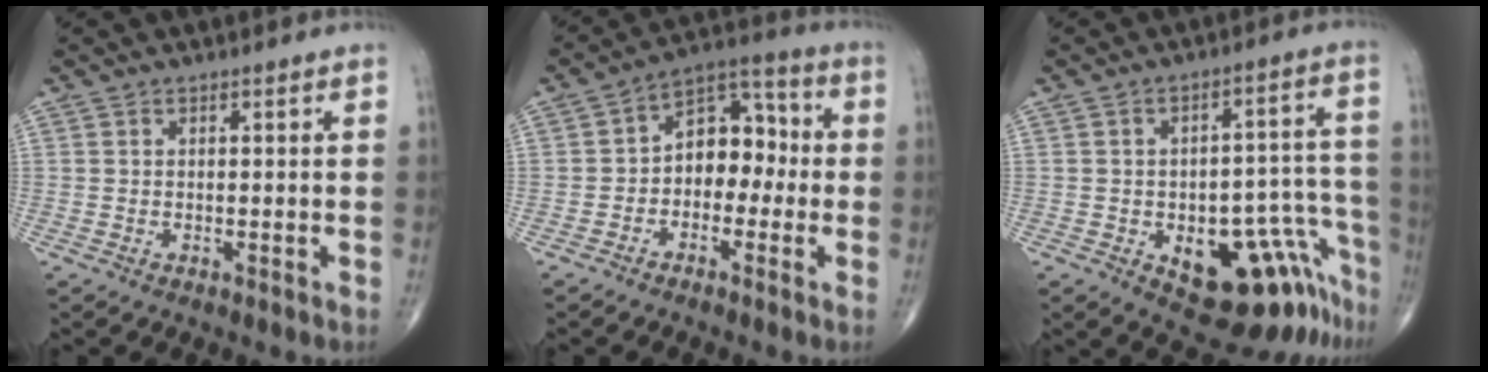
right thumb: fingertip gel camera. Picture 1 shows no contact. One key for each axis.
{"total": 9.4, "fx": -1.3, "fy": 6.7, "fz": 6.5, "tx": -0.062, "ty": 0.044, "tz": -0.039}
{"total": 16.3, "fx": -8.8, "fy": 7.6, "fz": 11.5, "tx": -0.076, "ty": 0.091, "tz": -0.108}